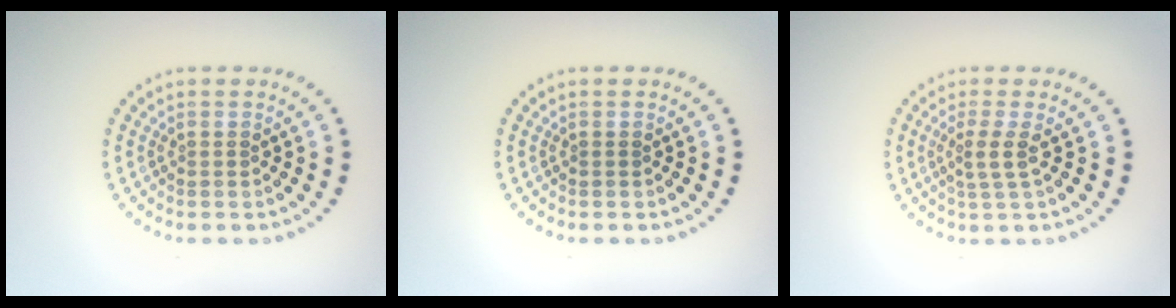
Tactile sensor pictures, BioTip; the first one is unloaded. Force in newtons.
{"total": 0.0}
{"total": 1.9, "press": 1.4, "slide": 1.2}